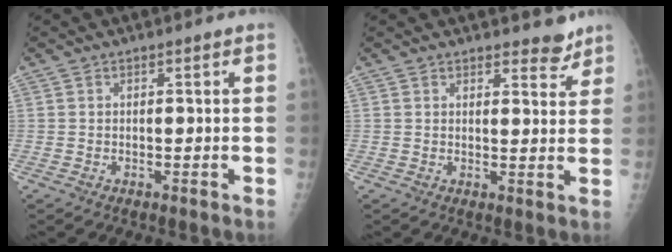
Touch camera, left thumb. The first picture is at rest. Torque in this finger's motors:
{"motor_torque": [-0.28, -0.23, -0.31, 0.02, 0.04]}